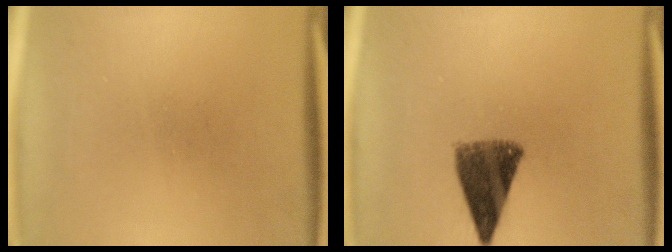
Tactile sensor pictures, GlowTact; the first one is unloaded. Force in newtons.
{"total": 9.2}